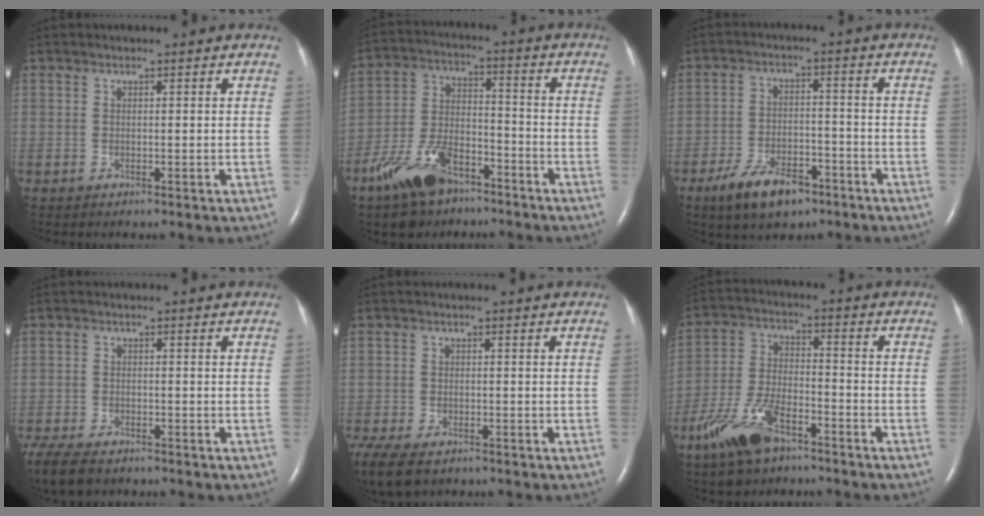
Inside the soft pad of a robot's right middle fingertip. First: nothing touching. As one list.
[{"total": 11.5, "force": [-7.9, 5.3, 6.5], "torque": [-0.146, 0.000, -0.146]}, {"total": 8.9, "force": [-5.9, 3.9, 5.5], "torque": [-0.107, -0.004, -0.099]}, {"total": 8.9, "force": [-6.9, 3.5, 4.4], "torque": [-0.093, -0.016, -0.111]}, {"total": 12.4, "force": [-8.1, 6.6, 6.6], "torque": [-0.182, -0.022, -0.119]}, {"total": 10.6, "force": [-7.2, 4.1, 6.7], "torque": [-0.155, -0.005, -0.138]}]